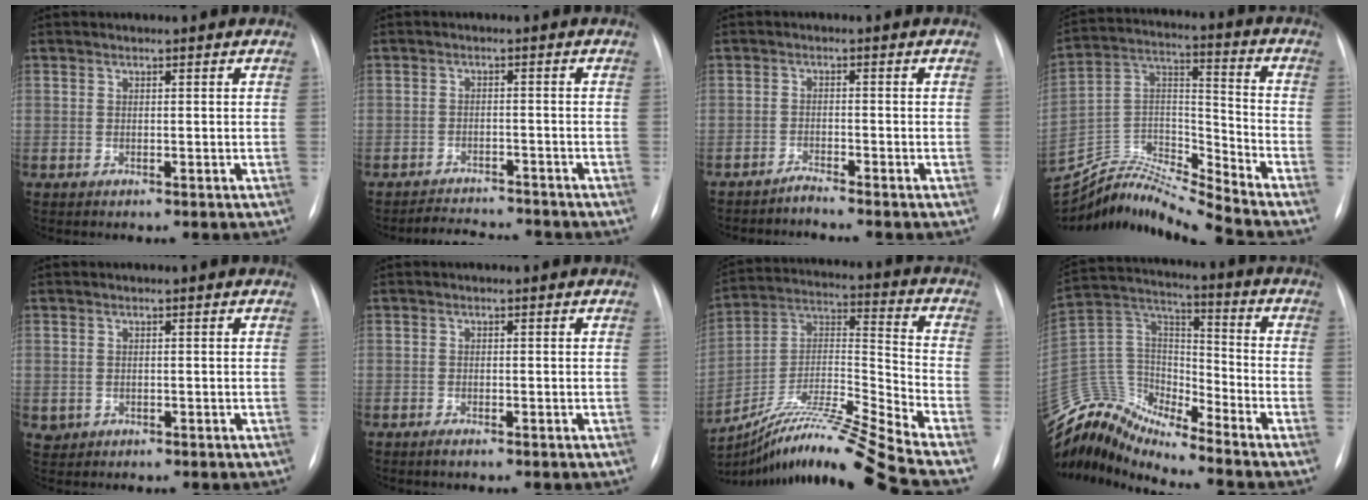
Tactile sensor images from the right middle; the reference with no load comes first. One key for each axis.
{"total": 5.6, "fx": -5.4, "fy": 1.2, "fz": 0.8, "tx": -0.011, "ty": -0.001, "tz": -0.081}
{"total": 1.9, "fx": -1.8, "fy": -0.7, "fz": -0.1, "tx": 0.003, "ty": -0.007, "tz": -0.033}
{"total": 18.3, "fx": -17.8, "fy": -1.9, "fz": 3.7, "tx": -0.071, "ty": 0.026, "tz": -0.321}
{"total": 1.1, "fx": -0.2, "fy": 1.1, "fz": 0.2, "tx": -0.003, "ty": 0.002, "tz": 0.001}
{"total": 0.9, "fx": -0.7, "fy": 0.1, "fz": 0.5, "tx": -0.014, "ty": -0.002, "tz": -0.012}
{"total": 21.0, "fx": -17.9, "fy": -2.7, "fz": 10.7, "tx": -0.222, "ty": -0.005, "tz": -0.323}
{"total": 14.2, "fx": -13.9, "fy": 1.4, "fz": 2.5, "tx": -0.057, "ty": 0.068, "tz": -0.273}